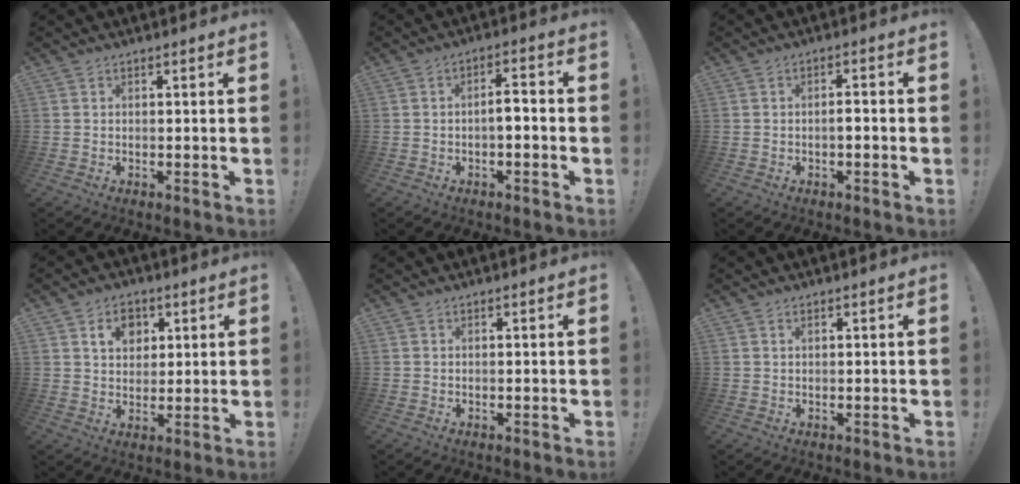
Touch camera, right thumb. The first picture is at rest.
{"total": 4.4, "force": [-1.6, 1.2, 3.9], "torque": [-0.067, 0.010, -0.028]}
{"total": 2.5, "force": [-1.1, 0.5, 2.1], "torque": [-0.037, 0.005, -0.021]}
{"total": 7.6, "force": [3.2, 6.0, 3.4], "torque": [-0.047, -0.003, 0.057]}
{"total": 0.0}
{"total": 0.5, "force": [0.2, 0.1, 0.5], "torque": [-0.018, 0.005, 0.006]}